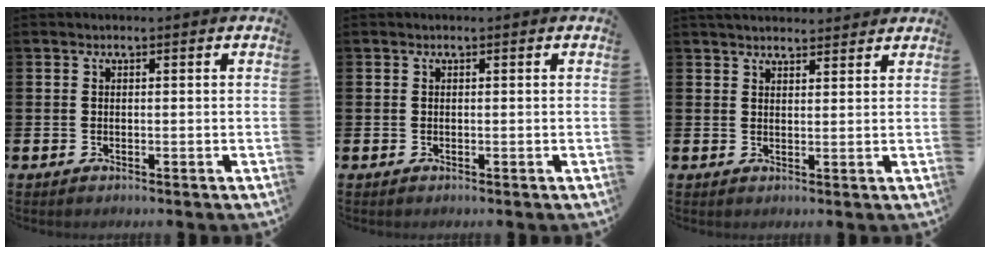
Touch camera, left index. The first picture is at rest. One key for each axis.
{"total": 0.0}
{"total": 2.9, "fx": 2.9, "fy": 0.5, "fz": 0.2, "tx": -0.007, "ty": -0.011, "tz": 0.052}